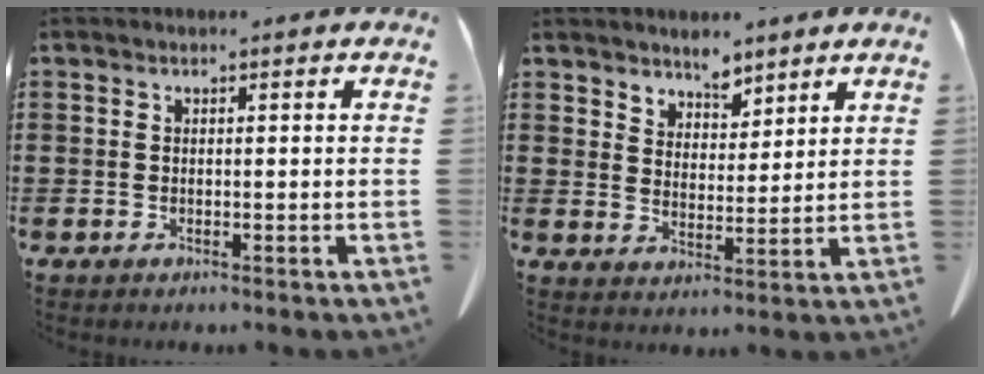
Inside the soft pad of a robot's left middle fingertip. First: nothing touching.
{"total": 4.2, "force": [3.8, 1.7, 0.0], "torque": [-0.017, -0.011, 0.072]}